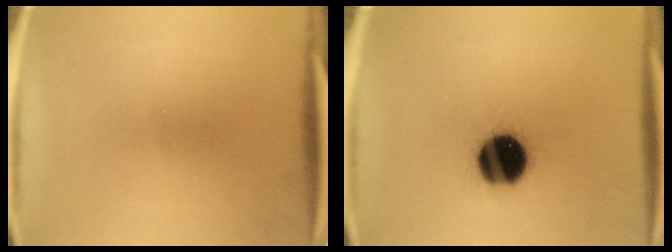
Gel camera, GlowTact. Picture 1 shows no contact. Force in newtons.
{"total": 18.4}